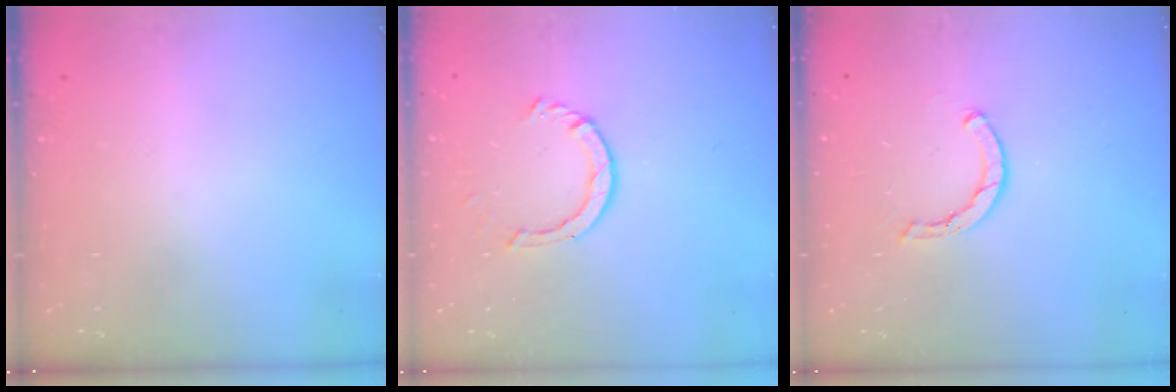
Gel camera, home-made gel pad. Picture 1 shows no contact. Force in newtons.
{"total": 3.2, "press": 3.2, "slide": 0.3}
{"total": 1.6, "press": 1.6, "slide": 0.1}